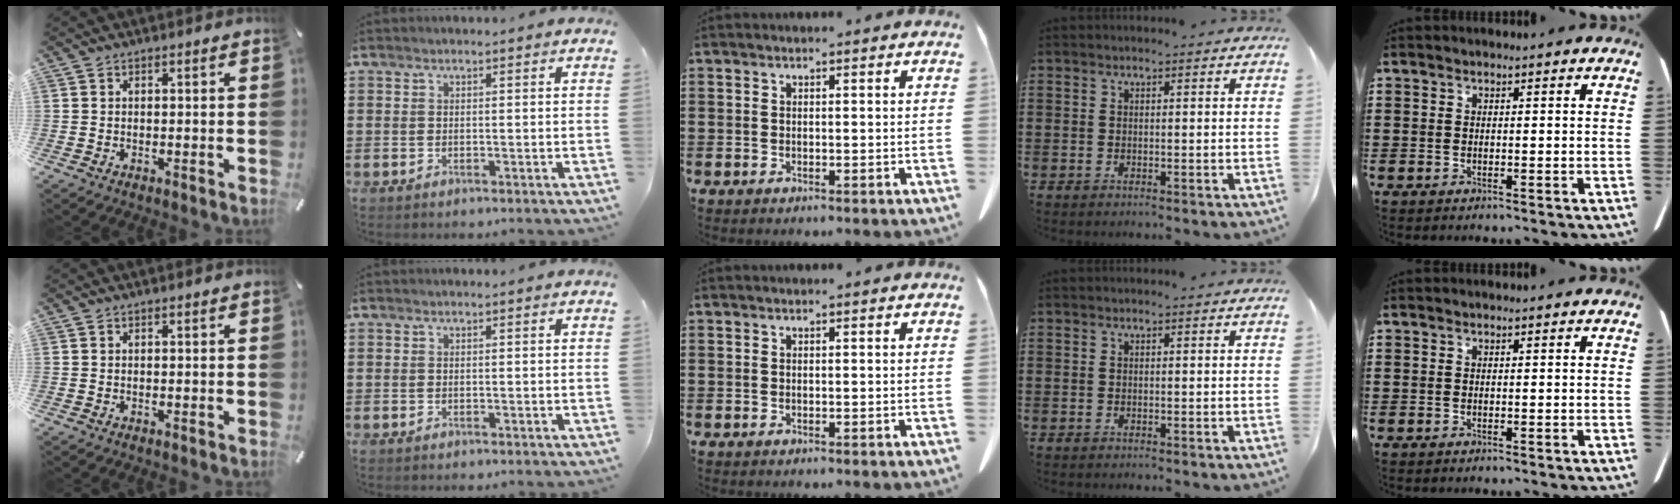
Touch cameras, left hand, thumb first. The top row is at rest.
{}